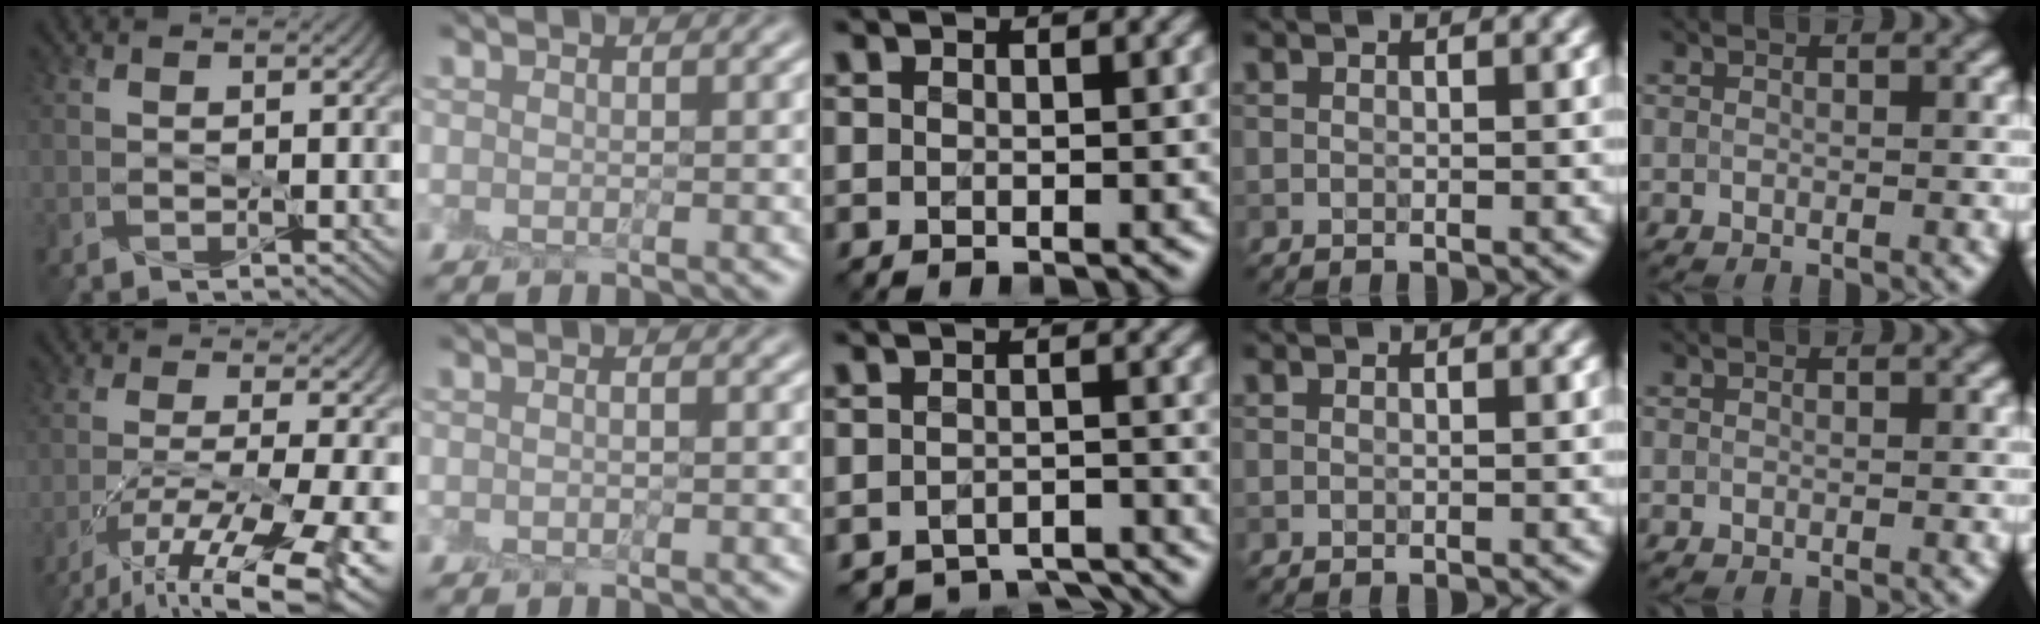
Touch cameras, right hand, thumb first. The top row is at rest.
{"thumb": {"total": 13.2, "force": [-8.8, 2.8, 9.5], "torque": [-0.185, -0.017, -0.137]}, "index": {"total": 0.5, "force": [-0.3, 0.0, 0.4], "torque": [-0.009, 0.001, -0.008]}, "middle": {"total": 4.5, "force": [-4.4, 1.0, 0.3], "torque": [-0.004, -0.004, -0.058]}}